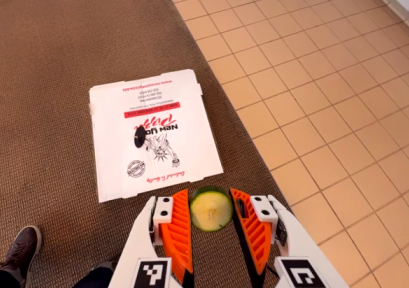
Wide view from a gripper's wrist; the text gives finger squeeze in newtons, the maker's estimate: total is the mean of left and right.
{"total": 7.4, "left": 7.4, "right": 7.3}